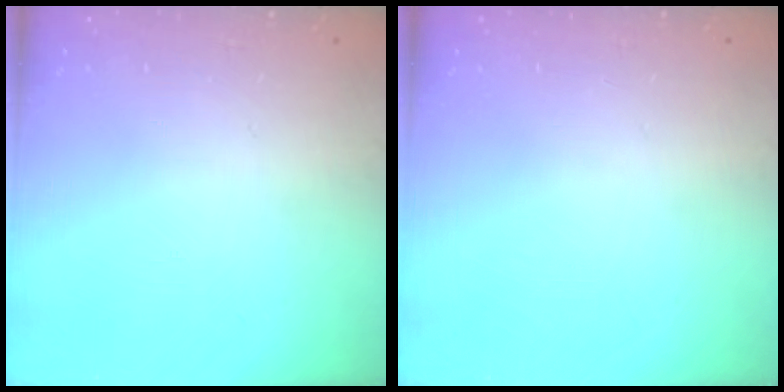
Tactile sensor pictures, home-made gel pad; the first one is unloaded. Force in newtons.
{"total": 0.0}